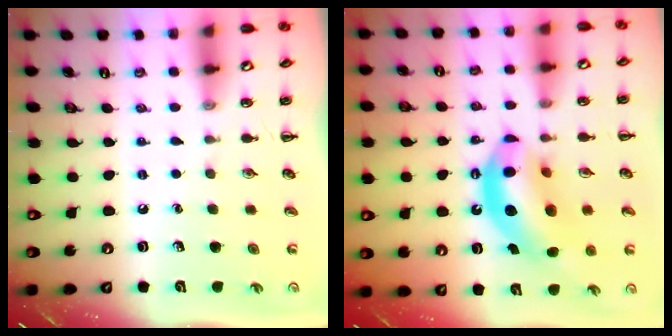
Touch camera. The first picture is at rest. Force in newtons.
{"total": 15.4, "press": 14.9, "slide": 4.1}